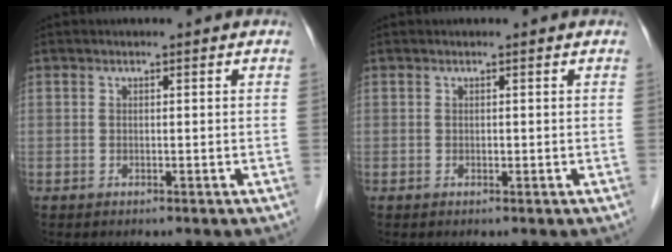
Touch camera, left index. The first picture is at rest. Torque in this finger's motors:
{"motor_torque": [-0.04, 0.10, -0.02, -0.01]}